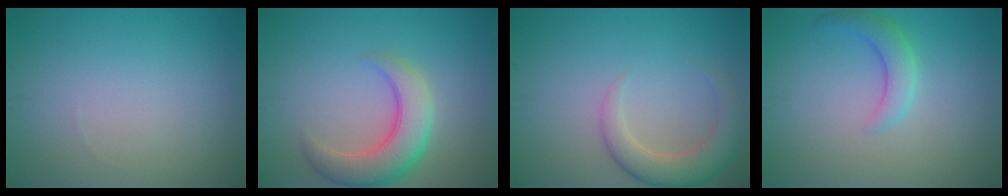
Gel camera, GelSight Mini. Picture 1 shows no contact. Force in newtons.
{"total": 5.6, "press": 5.5, "slide": 0.4}
{"total": 3.9, "press": 3.9, "slide": 0.3}
{"total": 2.6, "press": 2.6, "slide": 0.1}